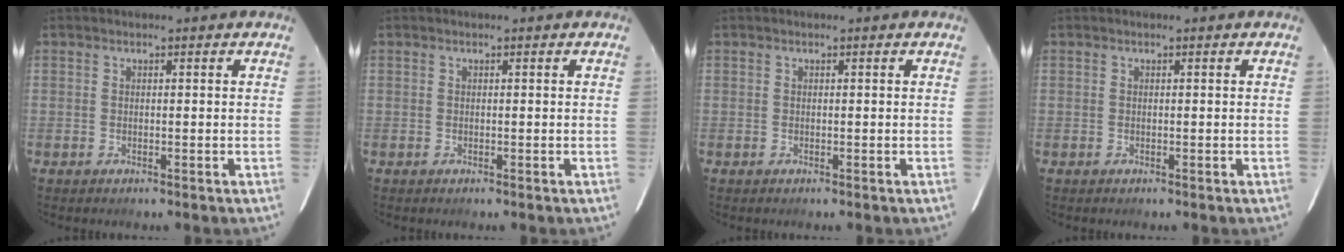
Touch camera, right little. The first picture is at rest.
{"total": 0.0}
{"total": 0.0}
{"total": 0.0}